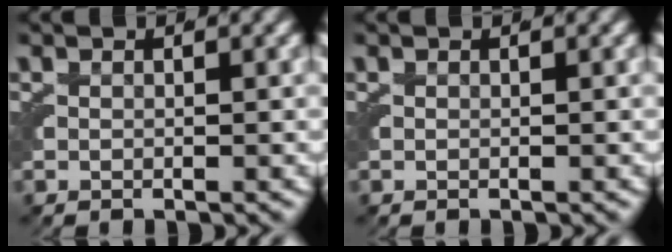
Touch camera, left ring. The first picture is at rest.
{"total": 0.0}